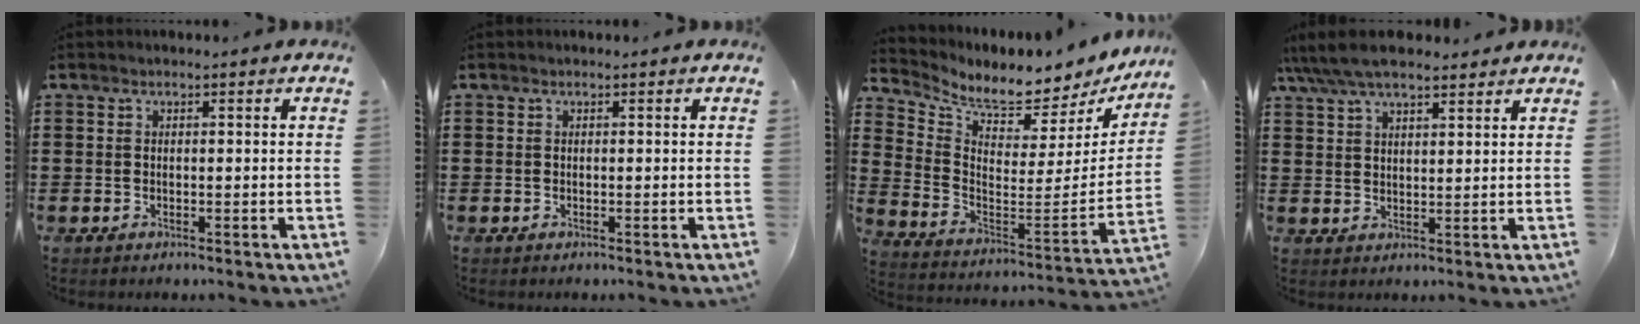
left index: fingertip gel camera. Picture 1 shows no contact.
{"total": 0.0}
{"total": 5.6, "force": [5.0, 1.2, 2.1], "torque": [-0.057, -0.062, 0.078]}
{"total": 6.4, "force": [5.4, 1.7, 3.0], "torque": [-0.074, -0.005, 0.100]}